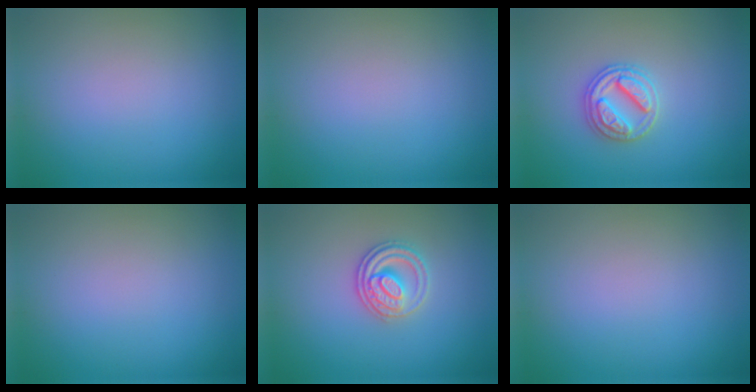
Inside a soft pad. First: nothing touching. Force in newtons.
{"total": 0.0}
{"total": 2.9, "press": 2.8, "slide": 0.4}
{"total": 0.0}
{"total": 2.8, "press": 2.6, "slide": 1.0}
{"total": 0.0}